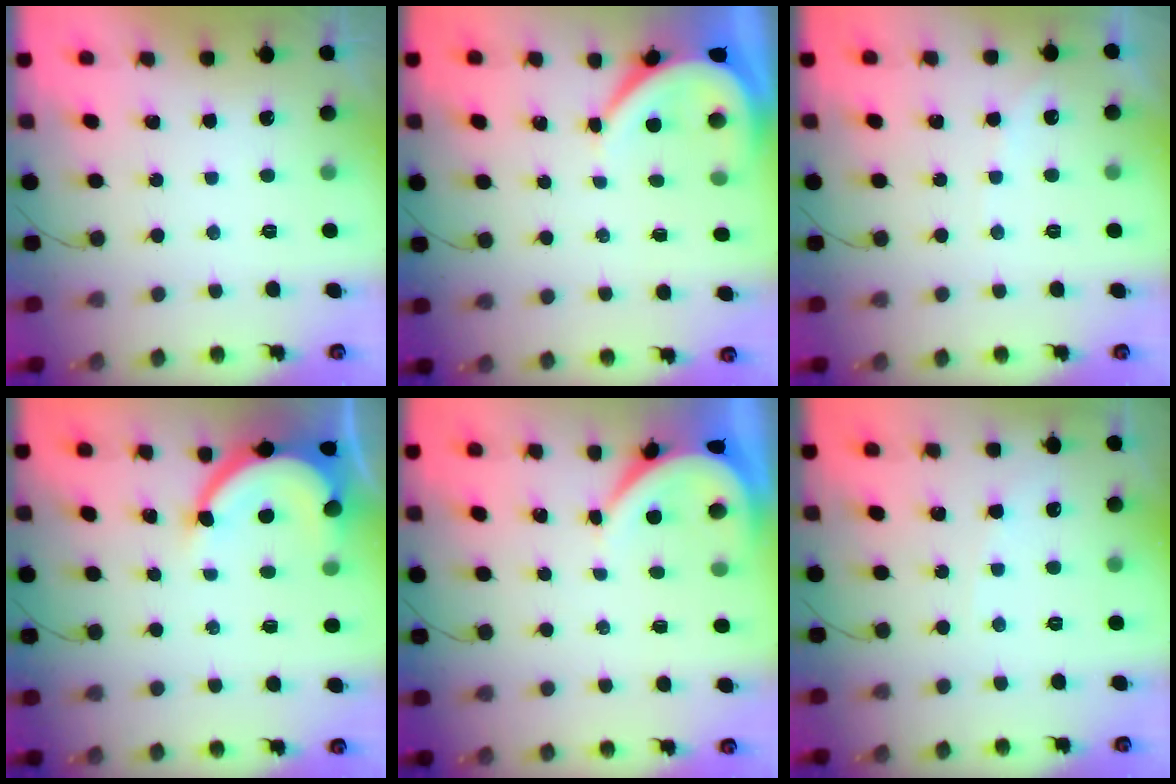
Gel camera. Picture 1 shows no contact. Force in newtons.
{"total": 5.6, "press": 5.5, "slide": 0.6}
{"total": 4.9, "press": 4.8, "slide": 0.9}
{"total": 9.4, "press": 9.3, "slide": 1.0}
{"total": 3.8, "press": 3.8, "slide": 0.5}
{"total": 2.9, "press": 2.9, "slide": 0.4}